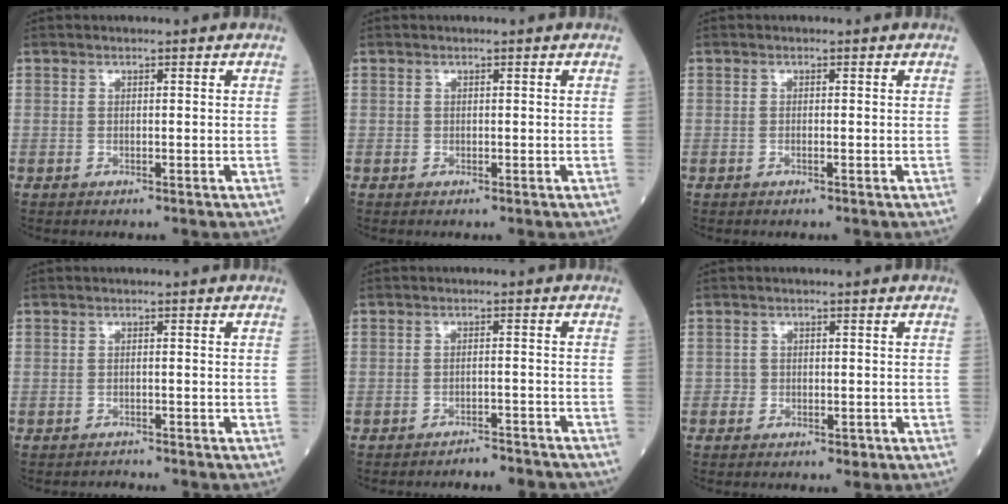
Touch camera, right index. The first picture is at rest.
{"total": 0.0}
{"total": 0.0}
{"total": 1.1, "force": [-1.0, 0.0, -0.4], "torque": [0.005, -0.007, -0.017]}
{"total": 5.6, "force": [-5.4, 0.8, 1.2], "torque": [-0.008, -0.004, -0.069]}
{"total": 1.4, "force": [-0.6, 1.2, 0.4], "torque": [0.000, 0.004, -0.009]}